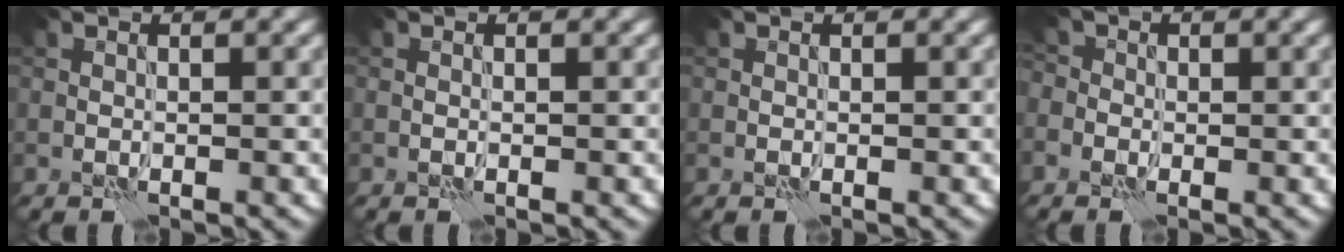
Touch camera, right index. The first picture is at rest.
{"total": 0.0}
{"total": 0.0}
{"total": 2.0, "force": [0.0, 1.8, 0.7], "torque": [-0.009, 0.009, -0.015]}